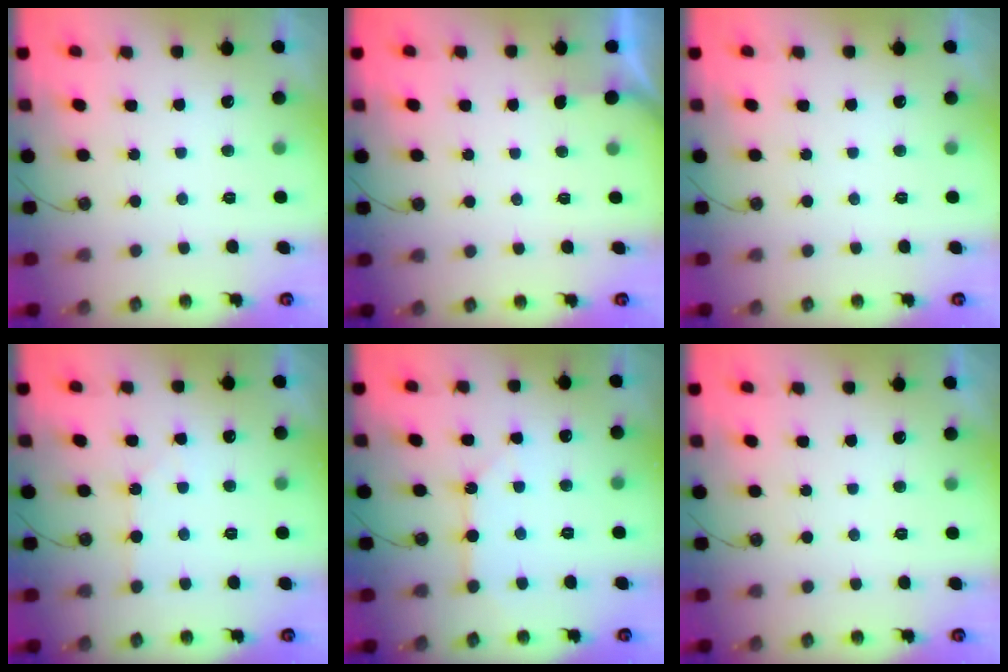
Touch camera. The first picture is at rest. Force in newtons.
{"total": 1.3, "press": 1.2, "slide": 0.2}
{"total": 0.0}
{"total": 4.4, "press": 4.4, "slide": 0.7}
{"total": 4.5, "press": 4.5, "slide": 0.4}
{"total": 0.0}